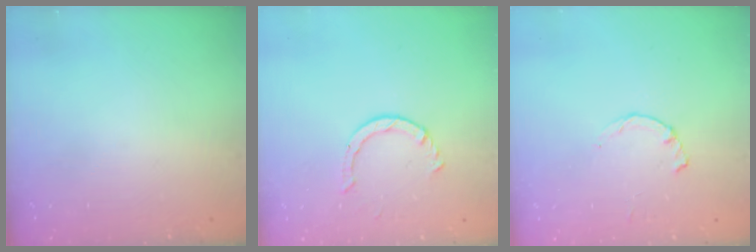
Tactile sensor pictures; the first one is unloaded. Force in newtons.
{"total": 2.3, "press": 2.3, "slide": 0.2}
{"total": 1.2, "press": 1.2, "slide": 0.3}